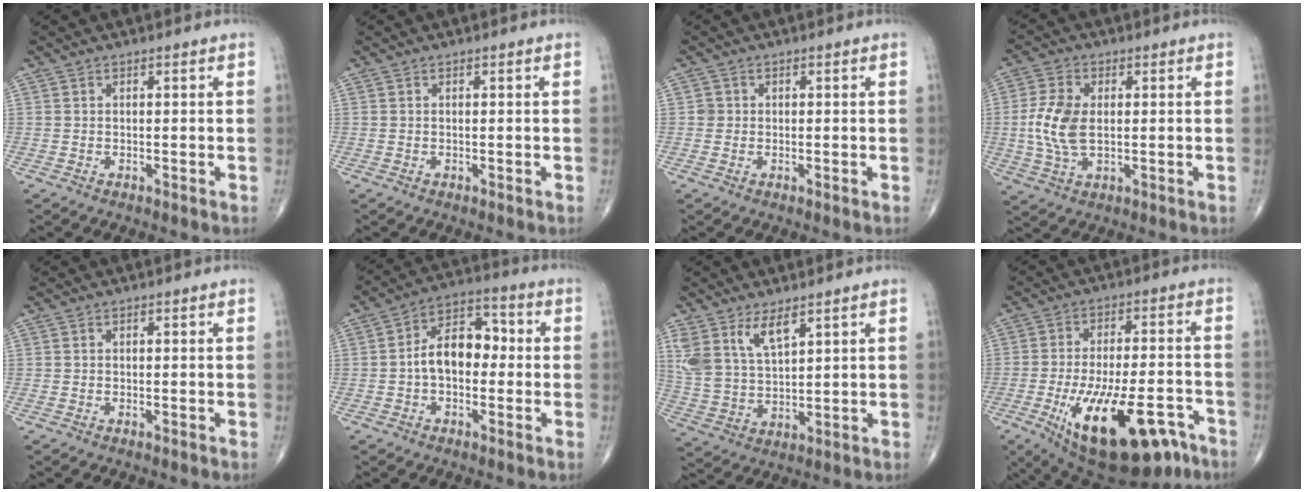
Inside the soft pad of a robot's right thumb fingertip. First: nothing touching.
{"total": 0.0}
{"total": 1.2, "force": [0.0, 1.2, 0.1], "torque": [0.007, 0.003, 0.000]}
{"total": 8.6, "force": [0.3, 4.8, 7.1], "torque": [-0.161, 0.000, 0.009]}
{"total": 0.0}
{"total": 9.9, "force": [-0.7, 6.3, 7.6], "torque": [-0.105, 0.037, -0.025]}
{"total": 8.8, "force": [5.4, 3.6, 5.9], "torque": [-0.111, -0.024, 0.118]}
{"total": 22.4, "force": [-11.0, 9.1, 17.3], "torque": [-0.258, 0.028, -0.155]}